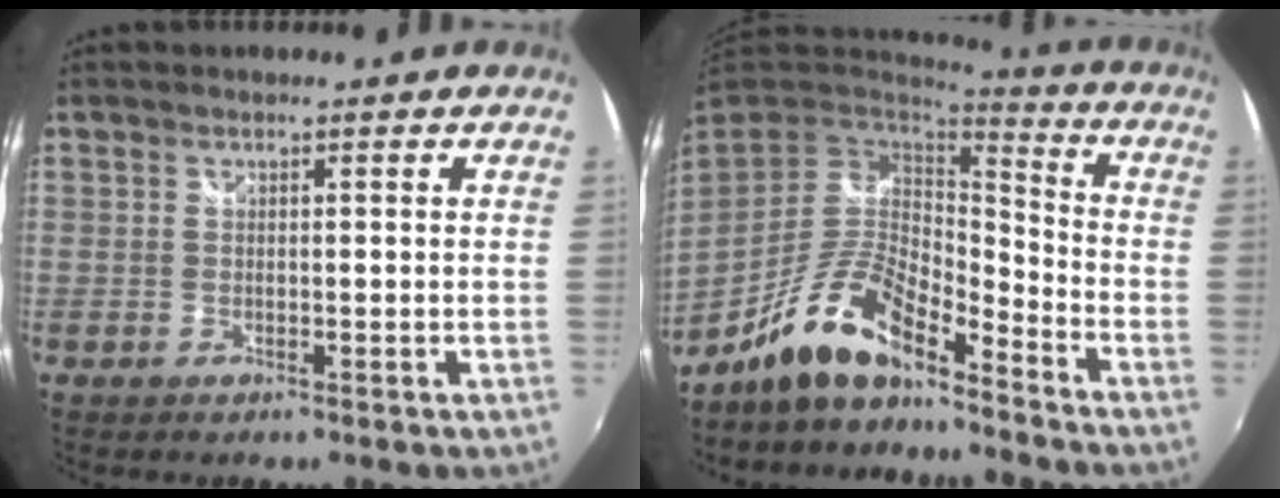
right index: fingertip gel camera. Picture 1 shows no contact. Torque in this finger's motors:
{"motor_torque": [1.03, -1.10, 0.75, 0.19]}